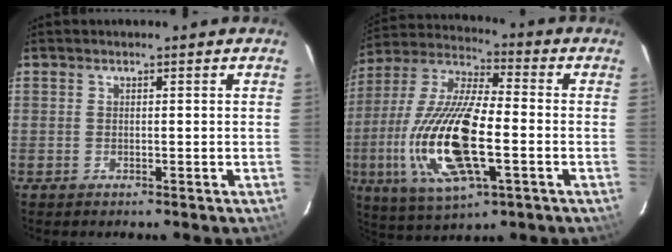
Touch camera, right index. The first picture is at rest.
{"total": 21.1, "force": [-4.9, 7.2, 19.2], "torque": [-0.402, -0.017, -0.095]}